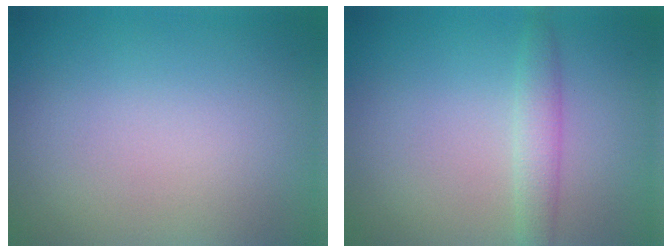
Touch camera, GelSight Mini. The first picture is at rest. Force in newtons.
{"total": 2.1, "press": 2.1, "slide": 0.1}